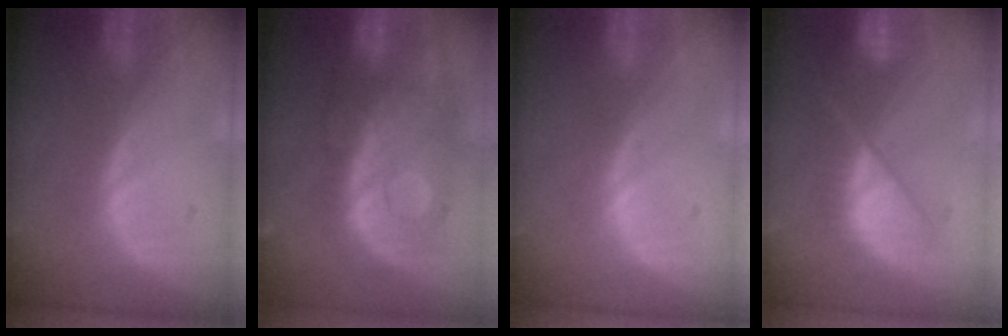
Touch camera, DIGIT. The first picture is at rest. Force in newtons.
{"total": 11.3, "press": 9.8, "slide": 5.6}
{"total": 0.0}
{"total": 9.1, "press": 8.0, "slide": 4.3}